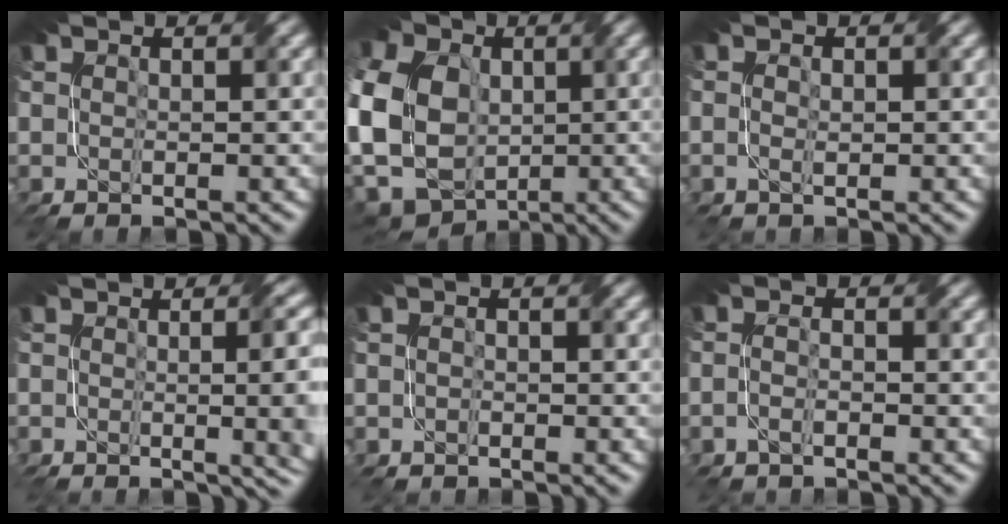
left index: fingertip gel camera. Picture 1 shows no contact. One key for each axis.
{"total": 16.4, "fx": -0.8, "fy": 13.2, "fz": 9.8, "tx": -0.240, "ty": 0.014, "tz": -0.027}
{"total": 1.4, "fx": -1.4, "fy": 0.1, "fz": -0.2, "tx": 0.002, "ty": -0.002, "tz": -0.004}
{"total": 8.0, "fx": -1.4, "fy": 3.6, "fz": 7.0, "tx": -0.020, "ty": 0.005, "tz": -0.008}
{"total": 1.6, "fx": -1.4, "fy": 0.2, "fz": -0.8, "tx": 0.018, "ty": -0.002, "tz": -0.005}
{"total": 2.1, "fx": -2.1, "fy": 0.0, "fz": -0.1, "tx": -0.007, "ty": -0.002, "tz": -0.023}